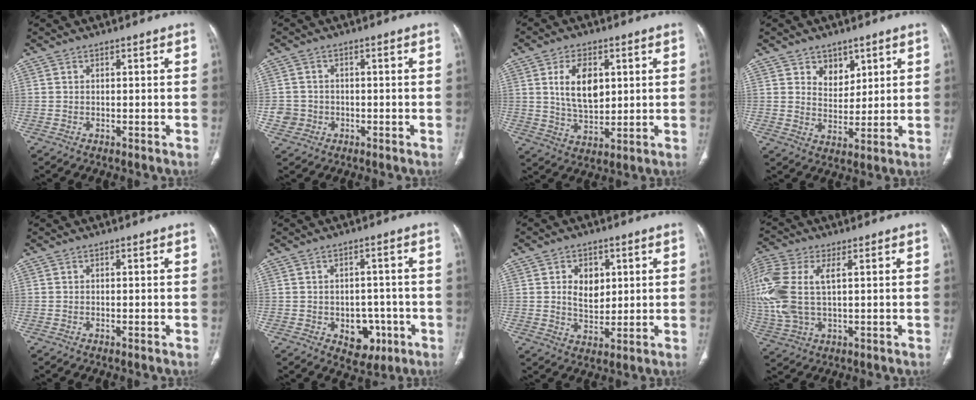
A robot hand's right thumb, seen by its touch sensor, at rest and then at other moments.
{"total": 3.5, "force": [-0.9, 3.4, 0.5], "torque": [0.006, 0.012, -0.017]}
{"total": 9.6, "force": [2.6, 5.7, 7.4], "torque": [-0.114, -0.016, 0.055]}
{"total": 5.9, "force": [3.4, 4.2, 2.3], "torque": [-0.006, -0.025, 0.062]}
{"total": 0.0}
{"total": 7.7, "force": [-2.6, 5.6, 4.6], "torque": [-0.023, 0.019, -0.023]}
{"total": 7.0, "force": [1.8, 4.9, 4.6], "torque": [-0.043, -0.012, 0.035]}
{"total": 15.5, "force": [2.6, 8.3, 12.8], "torque": [-0.334, 0.010, 0.056]}